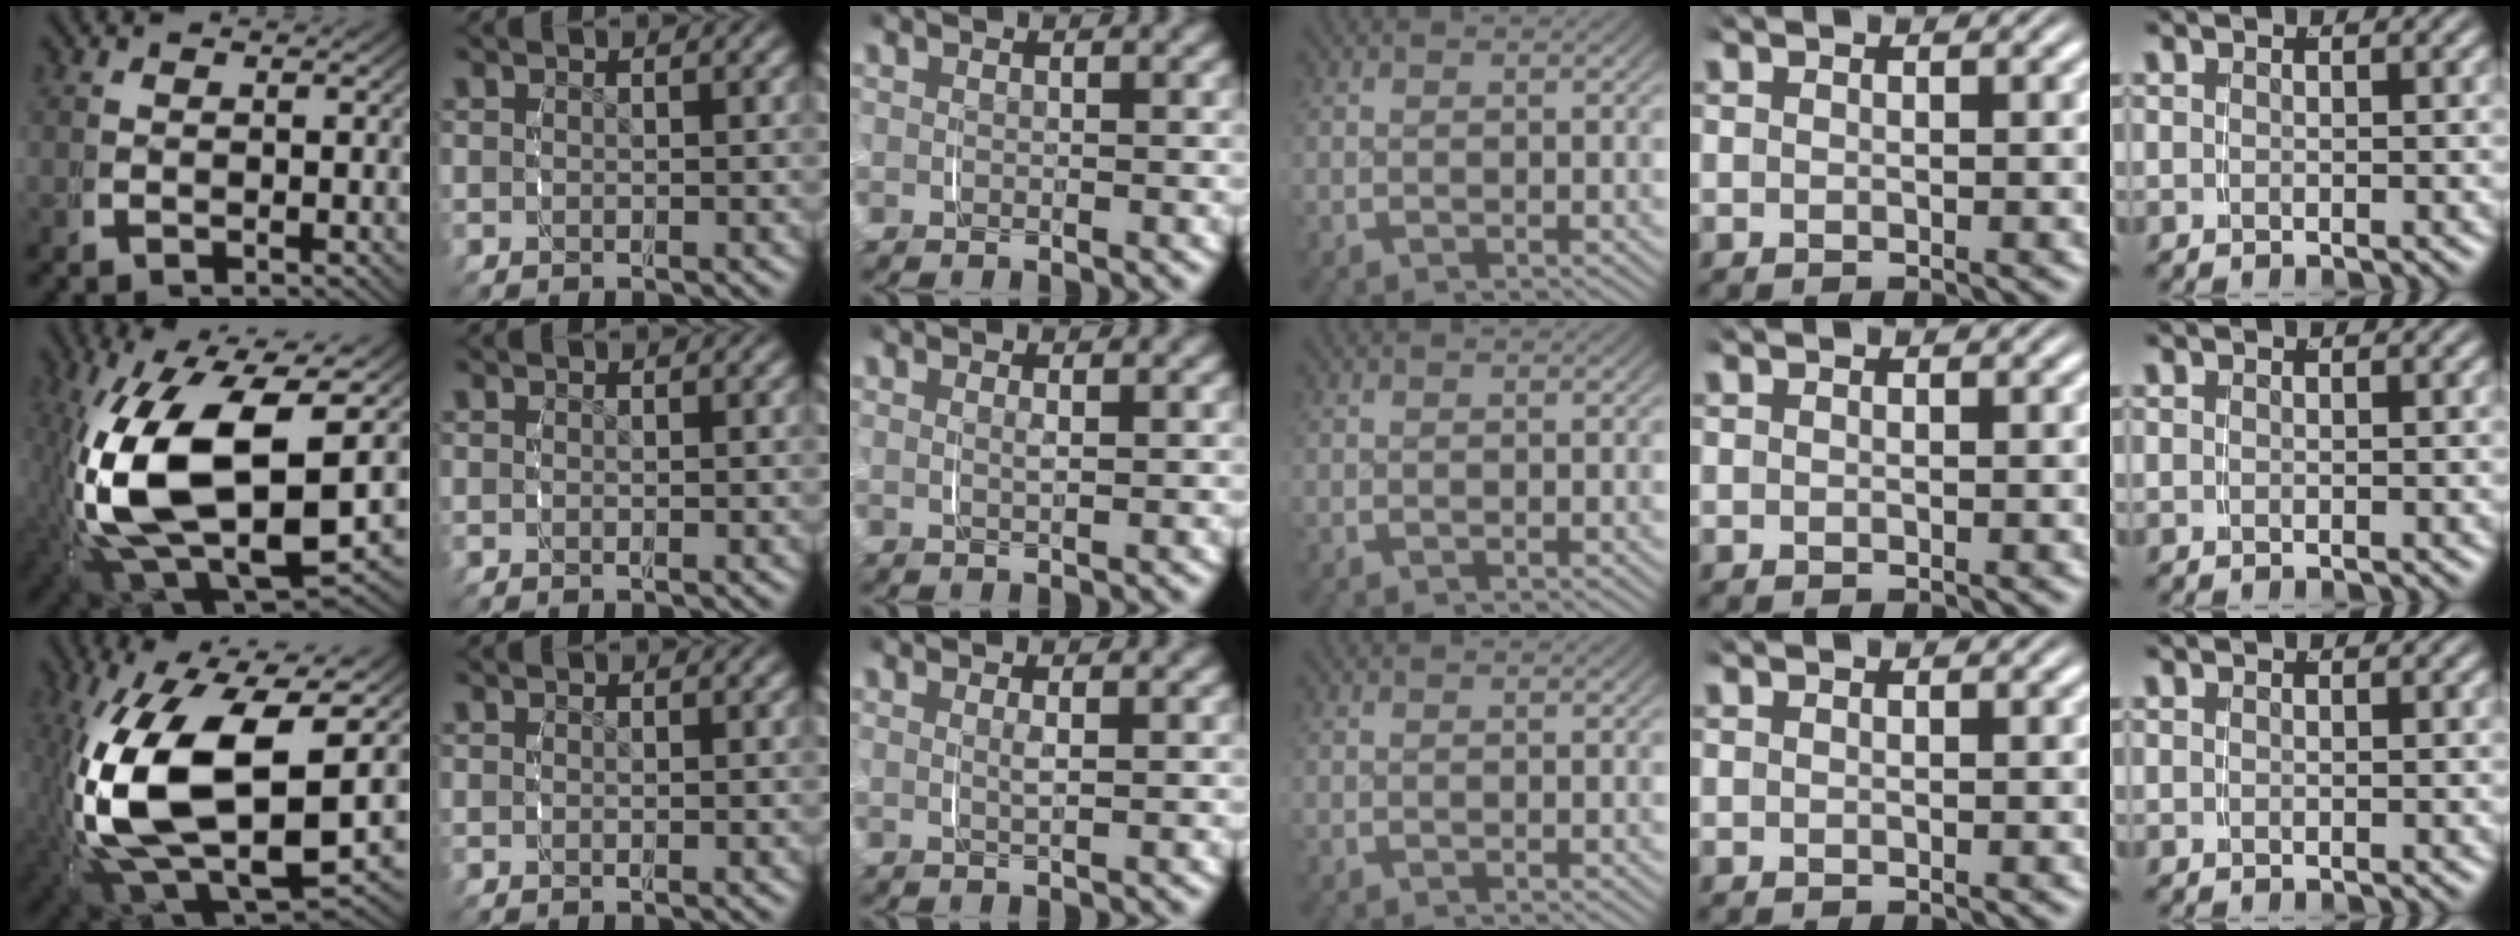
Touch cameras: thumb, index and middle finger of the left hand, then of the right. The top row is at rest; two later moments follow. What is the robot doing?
{"motion": "grasp_and_lifting", "object": "phone"}